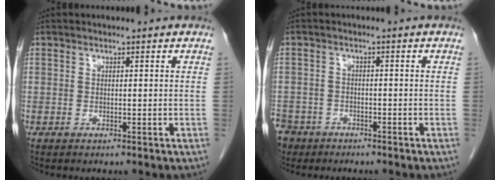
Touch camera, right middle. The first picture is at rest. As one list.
[{"total": 7.8, "force": [-5.4, 5.4, 1.5], "torque": [-0.059, -0.005, -0.095]}]